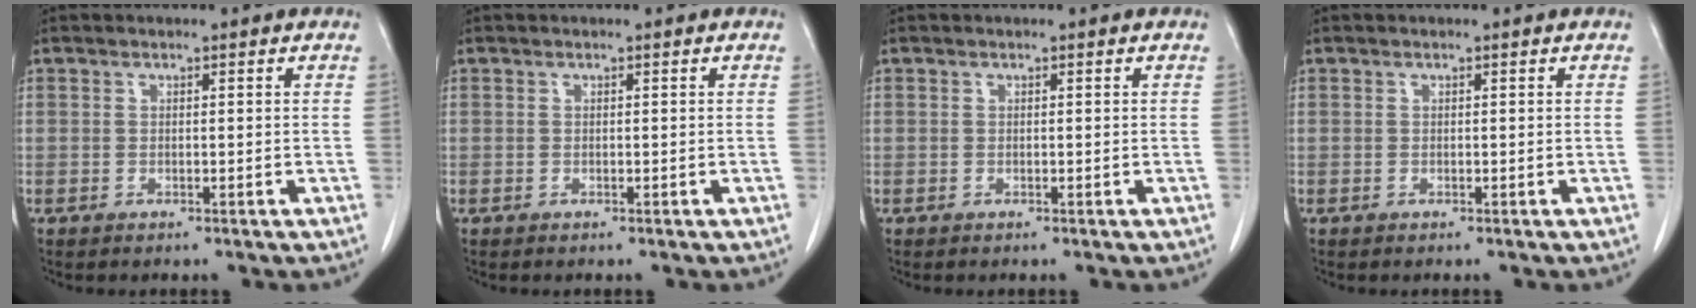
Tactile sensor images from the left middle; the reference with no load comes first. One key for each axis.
{"total": 0.0}
{"total": 0.0}
{"total": 0.0}